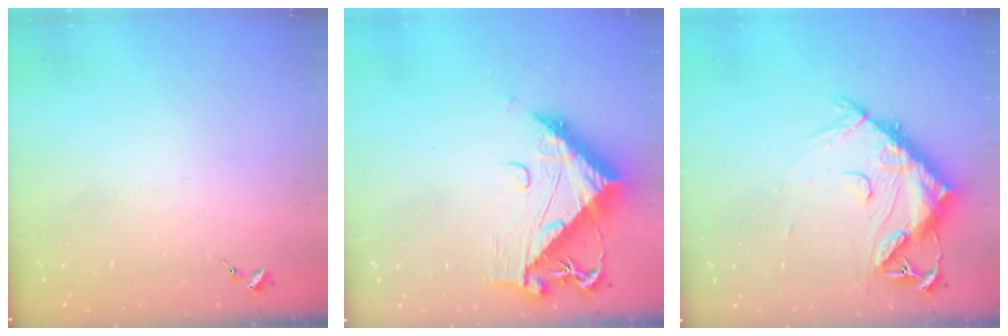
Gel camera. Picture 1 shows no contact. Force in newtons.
{"total": 13.0, "press": 12.9, "slide": 1.3}
{"total": 14.3, "press": 14.2, "slide": 1.3}